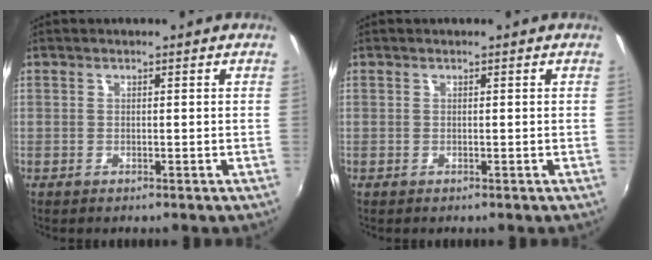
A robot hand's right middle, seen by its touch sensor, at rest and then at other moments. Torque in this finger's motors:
{"motor_torque": [0.07, -0.16, 0.05, 0.01]}